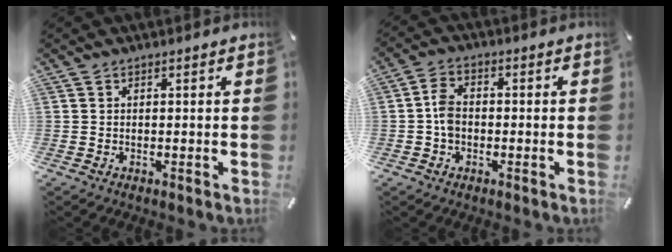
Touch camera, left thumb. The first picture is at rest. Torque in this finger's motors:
{"motor_torque": [0.13, -0.12, 0.41, 0.37, 0.02]}